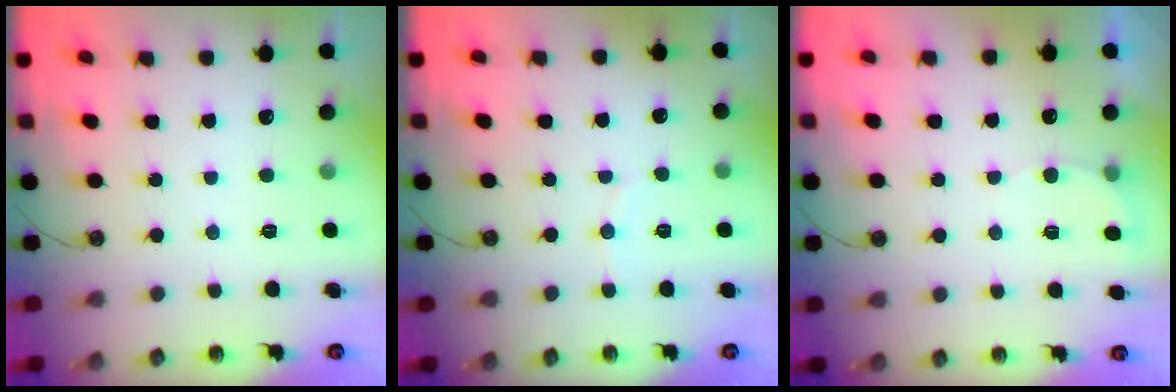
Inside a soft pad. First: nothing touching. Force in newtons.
{"total": 3.8, "press": 3.5, "slide": 1.4}
{"total": 4.0, "press": 3.9, "slide": 0.9}